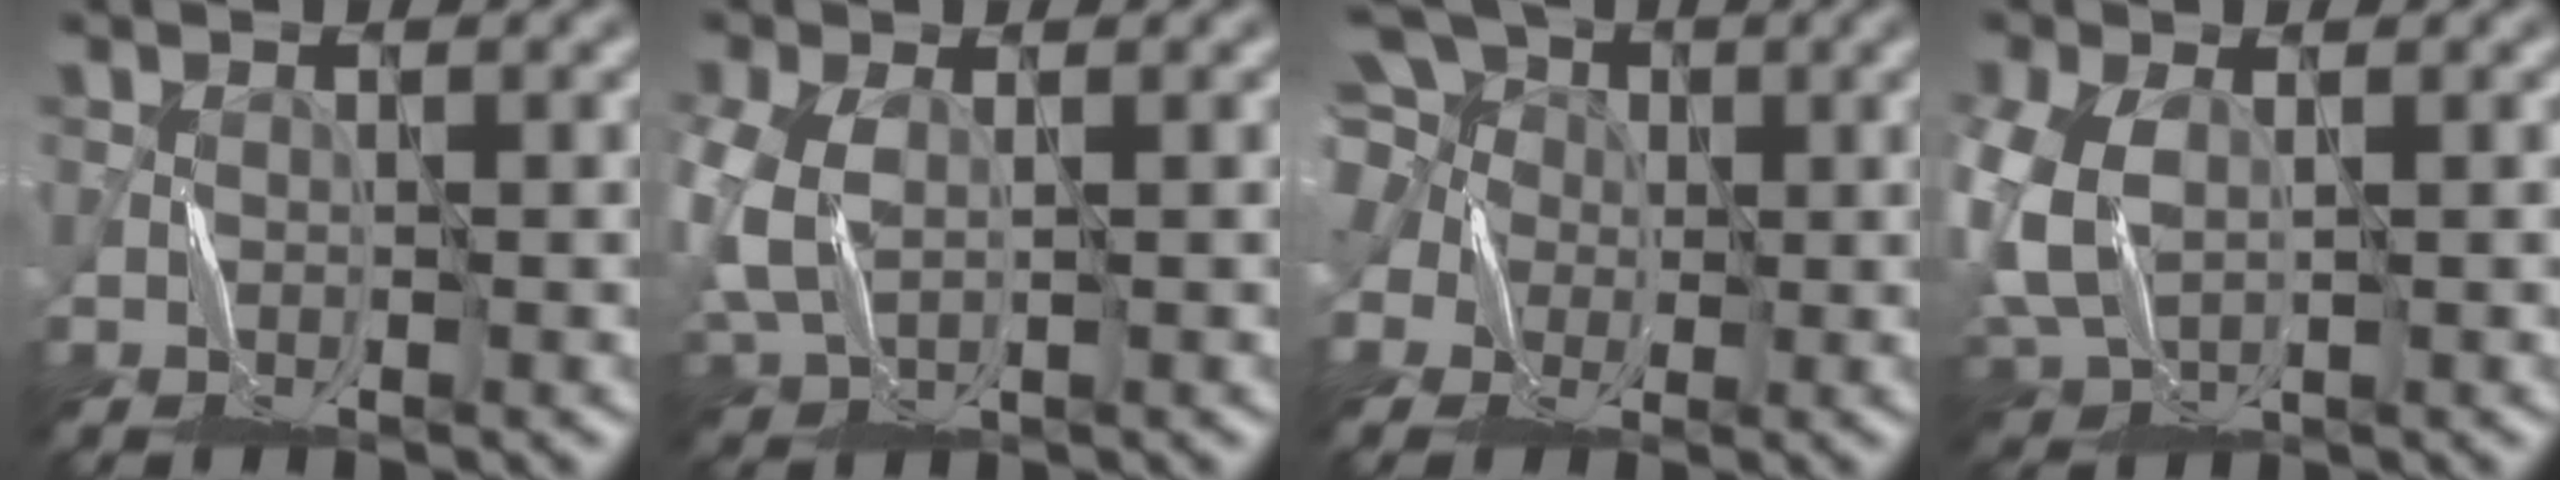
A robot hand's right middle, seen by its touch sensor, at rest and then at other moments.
{"total": 4.6, "force": [-0.2, 3.1, 3.5], "torque": [-0.108, -0.003, 0.001]}
{"total": 10.3, "force": [4.4, 8.0, 4.6], "torque": [-0.127, 0.035, 0.057]}
{"total": 6.0, "force": [-0.1, 4.1, 4.5], "torque": [-0.127, -0.005, 0.002]}